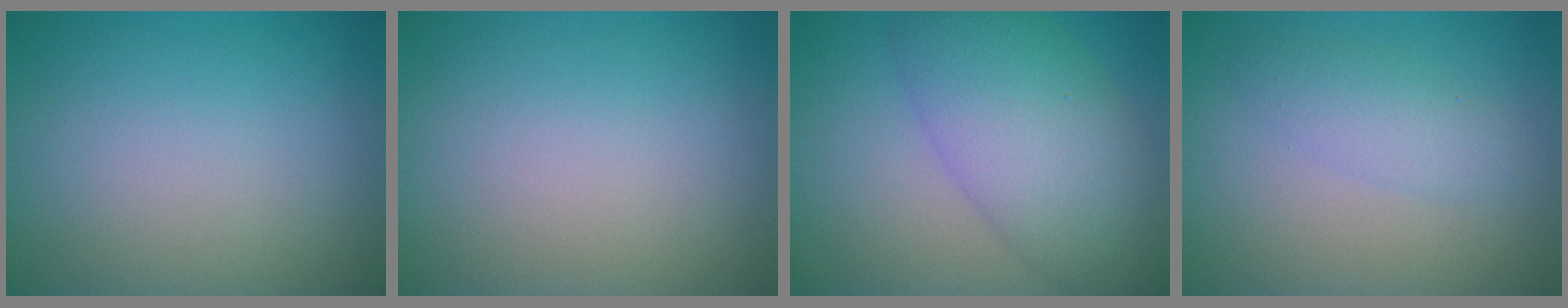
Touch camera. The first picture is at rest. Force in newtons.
{"total": 0.0}
{"total": 8.0, "press": 8.0, "slide": 0.2}
{"total": 2.2, "press": 2.2, "slide": 0.1}